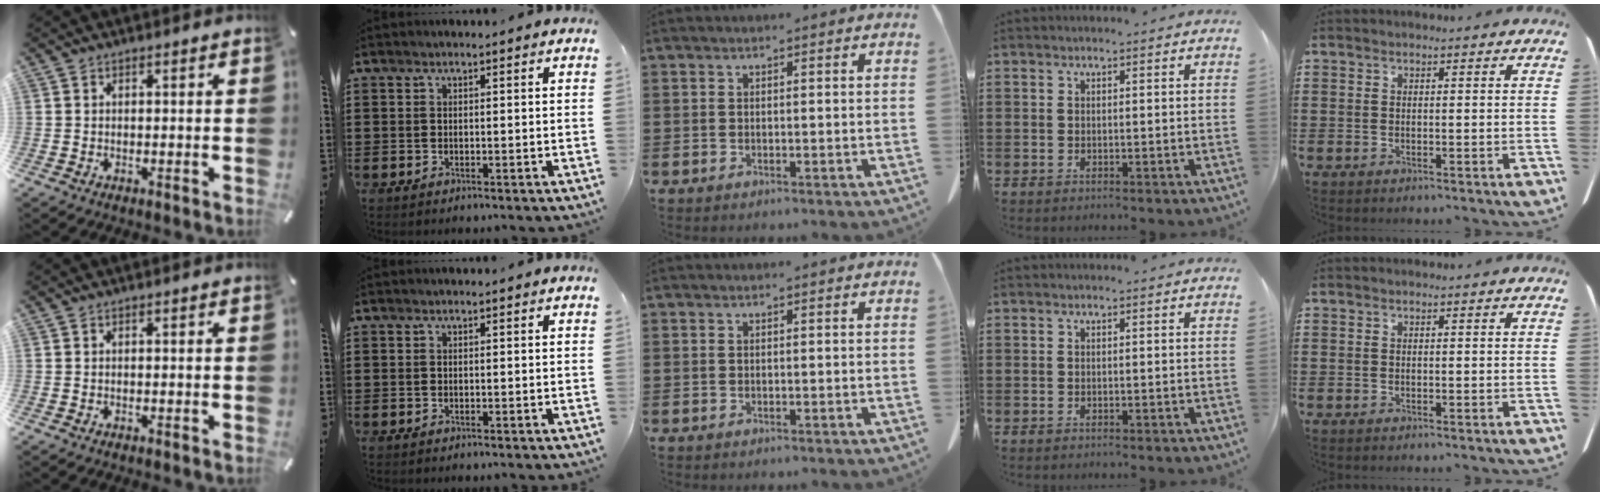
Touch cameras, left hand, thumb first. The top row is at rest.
{}